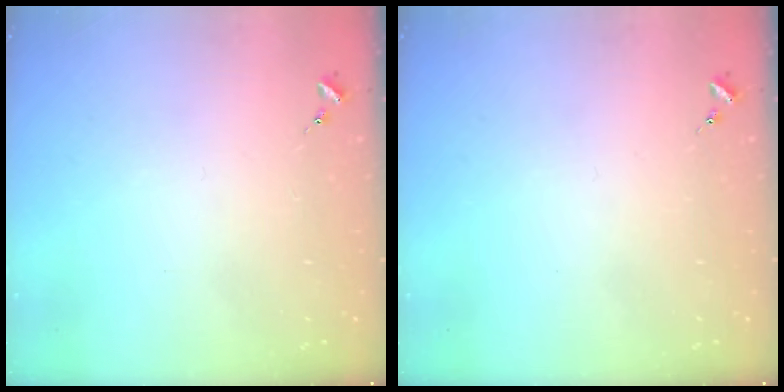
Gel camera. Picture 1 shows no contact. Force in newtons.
{"total": 0.0}